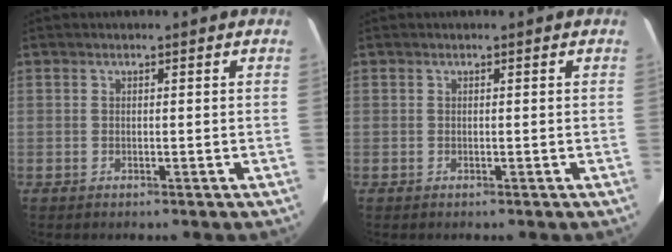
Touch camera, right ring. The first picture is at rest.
{"total": 0.0}